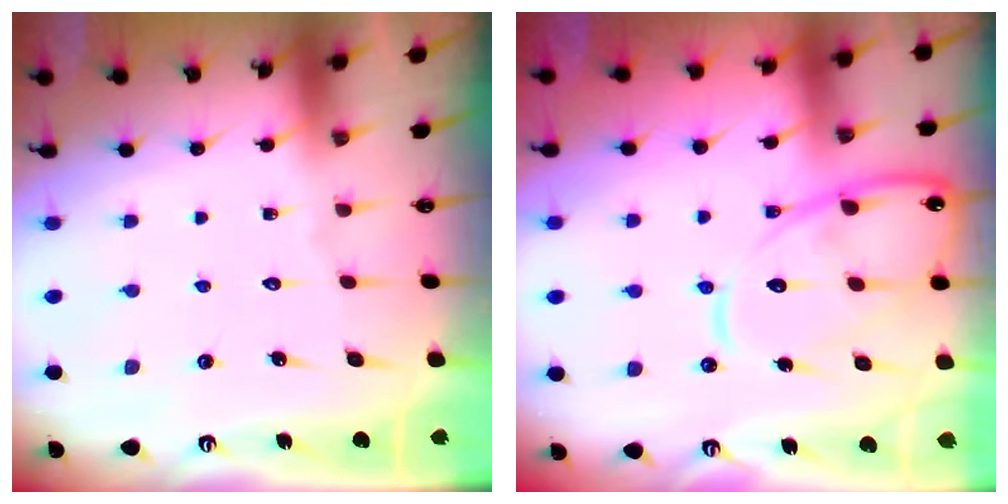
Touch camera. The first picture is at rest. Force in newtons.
{"total": 15.1, "press": 15.0, "slide": 1.5}